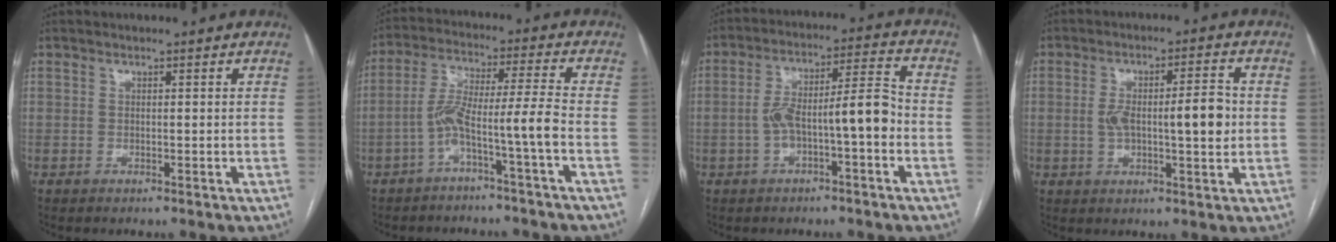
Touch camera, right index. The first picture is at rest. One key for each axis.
{"total": 8.0, "fx": -3.6, "fy": -1.0, "fz": 7.1, "tx": -0.135, "ty": 0.032, "tz": -0.065}
{"total": 9.9, "fx": -2.4, "fy": 1.9, "fz": 9.4, "tx": -0.164, "ty": 0.037, "tz": -0.037}
{"total": 9.3, "fx": 0.1, "fy": 2.5, "fz": 9.0, "tx": -0.148, "ty": 0.016, "tz": 0.005}